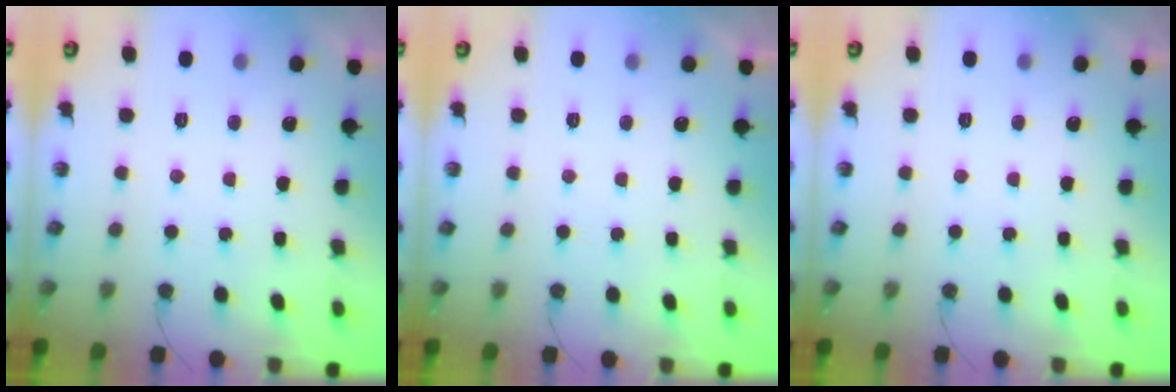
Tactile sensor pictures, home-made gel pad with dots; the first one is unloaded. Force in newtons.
{"total": 0.0}
{"total": 0.0}